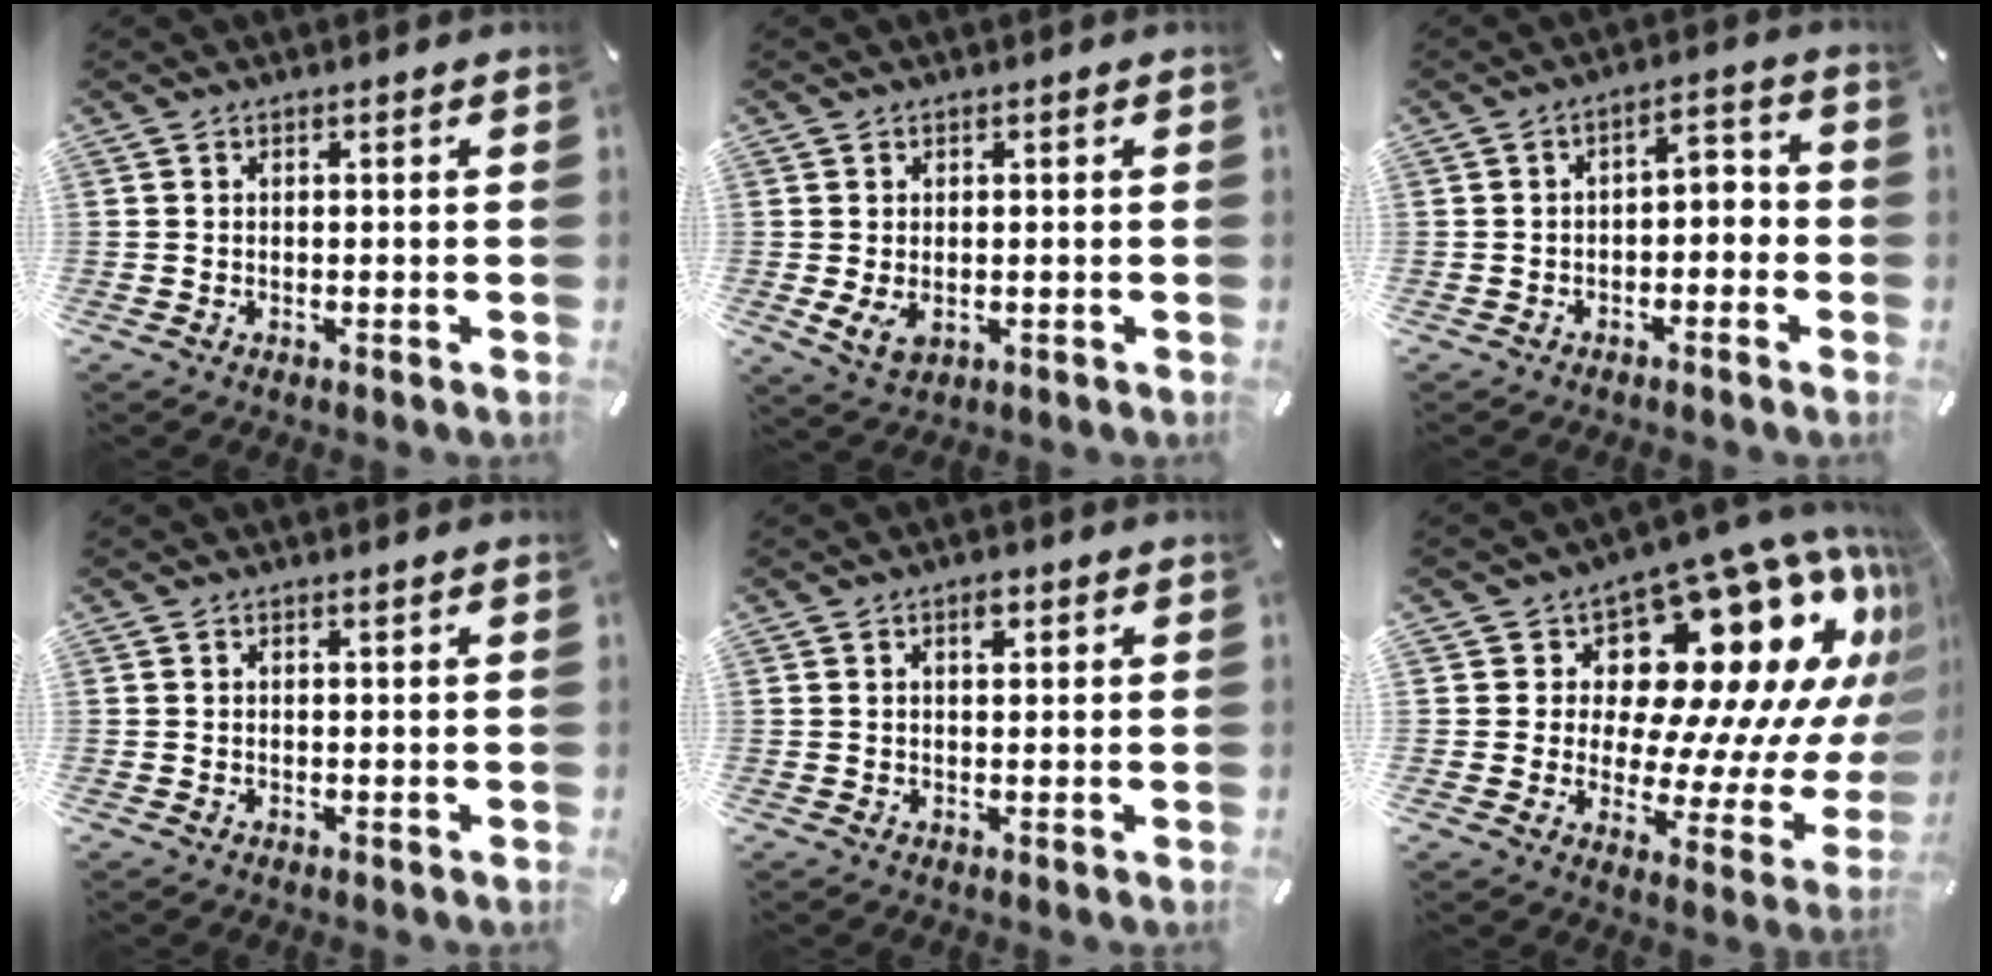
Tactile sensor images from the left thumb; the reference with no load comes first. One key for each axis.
{"total": 3.2, "fx": -0.3, "fy": 2.4, "fz": 2.1, "tx": -0.043, "ty": -0.003, "tz": -0.006}
{"total": 3.9, "fx": -2.3, "fy": 2.5, "fz": 1.8, "tx": -0.025, "ty": 0.013, "tz": -0.052}
{"total": 0.0}
{"total": 2.3, "fx": 1.2, "fy": 1.1, "fz": 1.6, "tx": -0.020, "ty": -0.002, "tz": 0.017}
{"total": 21.5, "fx": 9.8, "fy": 12.2, "fz": 14.7, "tx": -0.188, "ty": -0.097, "tz": 0.176}